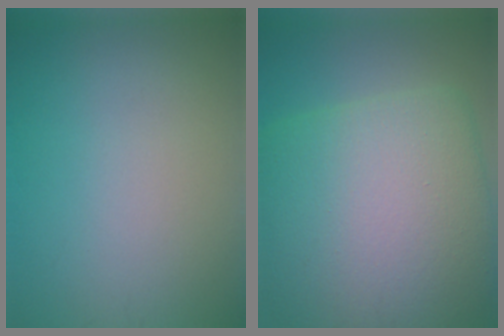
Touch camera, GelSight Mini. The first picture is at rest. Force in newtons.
{"total": 15.3, "press": 15.3, "slide": 0.6}